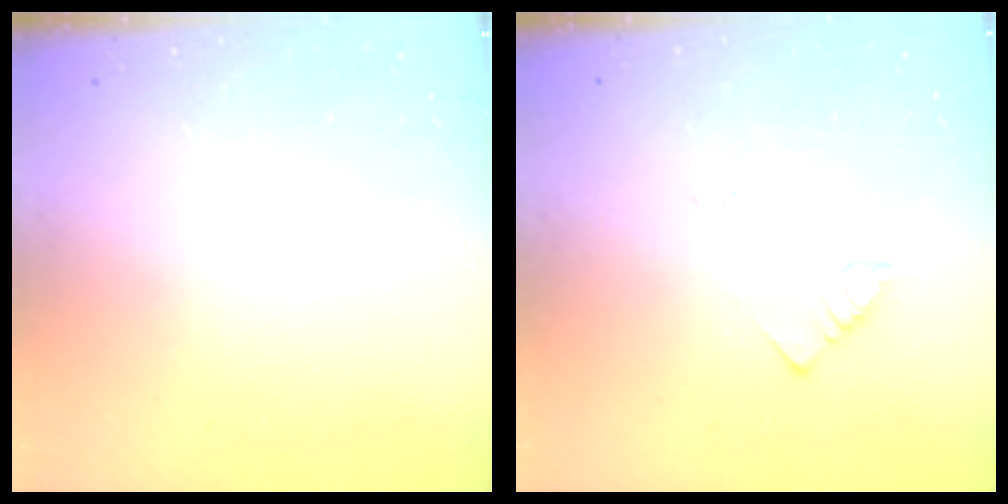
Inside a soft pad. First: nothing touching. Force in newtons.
{"total": 2.8, "press": 2.8, "slide": 0.4}